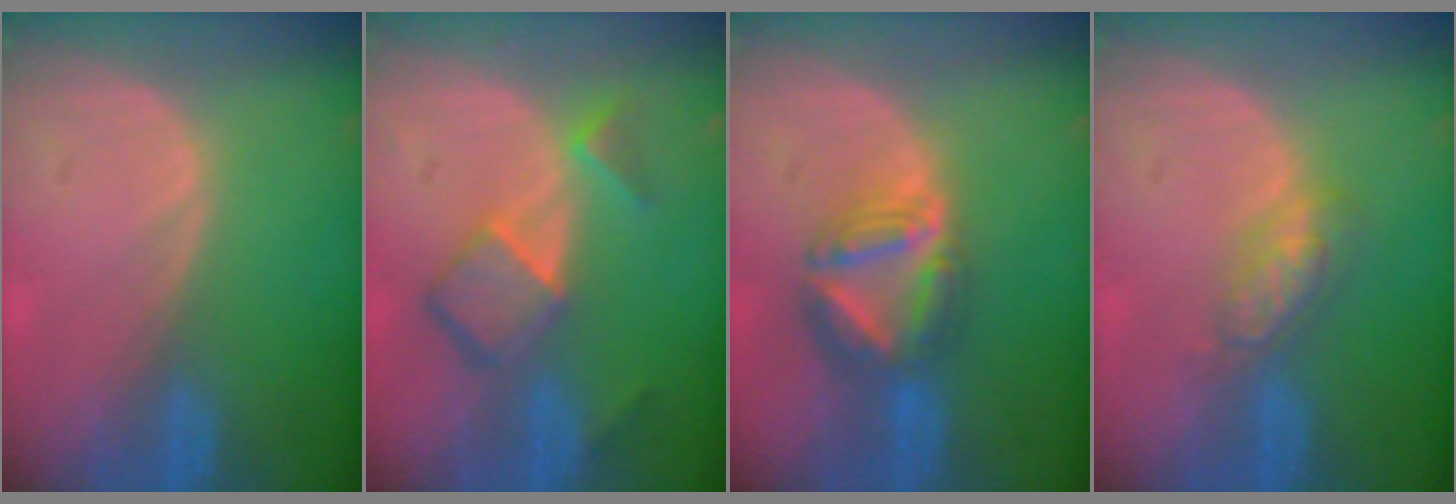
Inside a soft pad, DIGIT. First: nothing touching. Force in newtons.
{"total": 6.9, "press": 6.0, "slide": 3.5}
{"total": 7.5, "press": 6.6, "slide": 3.4}
{"total": 4.8, "press": 4.2, "slide": 2.2}